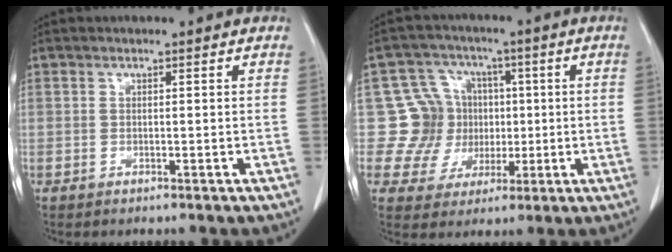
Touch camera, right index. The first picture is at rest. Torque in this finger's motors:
{"motor_torque": [-0.05, 0.02, -0.01, -0.03]}